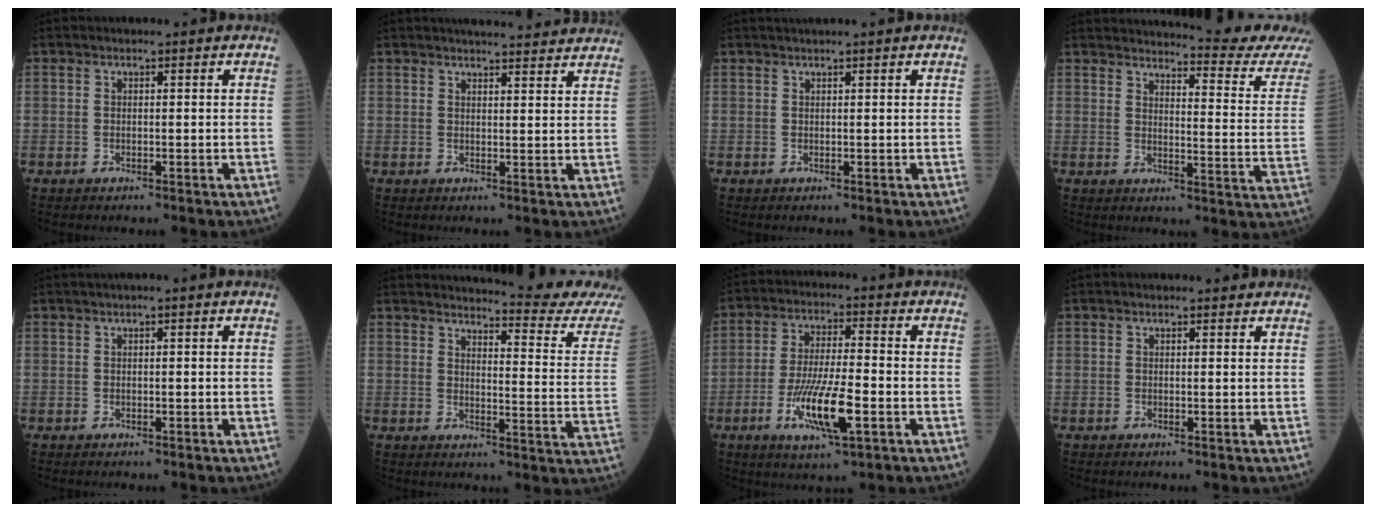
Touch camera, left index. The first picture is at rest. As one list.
[{"total": 10.7, "force": [9.9, 1.3, 3.7], "torque": [-0.045, 0.012, 0.111]}, {"total": 2.1, "force": [1.8, -0.5, 0.9], "torque": [-0.008, 0.017, 0.036]}, {"total": 18.1, "force": [17.5, -1.5, 4.3], "torque": [-0.061, -0.122, 0.194]}, {"total": 0.7, "force": [0.3, -0.1, 0.6], "torque": [-0.016, 0.007, 0.011]}, {"total": 17.3, "force": [16.8, -1.9, 4.0], "torque": [-0.059, -0.124, 0.187]}, {"total": 10.3, "force": [-3.7, 1.6, 9.5], "torque": [-0.186, -0.014, -0.067]}, {"total": 2.0, "force": [1.9, 0.5, 0.4], "torque": [-0.012, 0.005, 0.017]}]